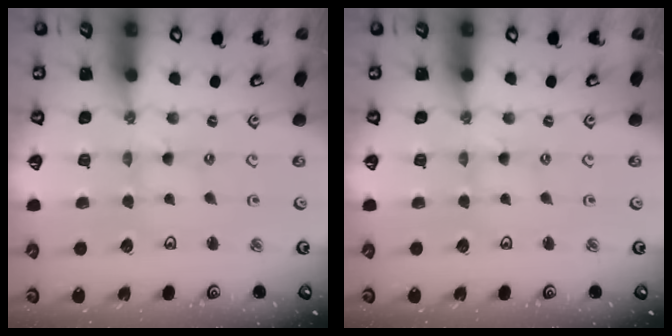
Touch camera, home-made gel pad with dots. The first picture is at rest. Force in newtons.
{"total": 0.0}